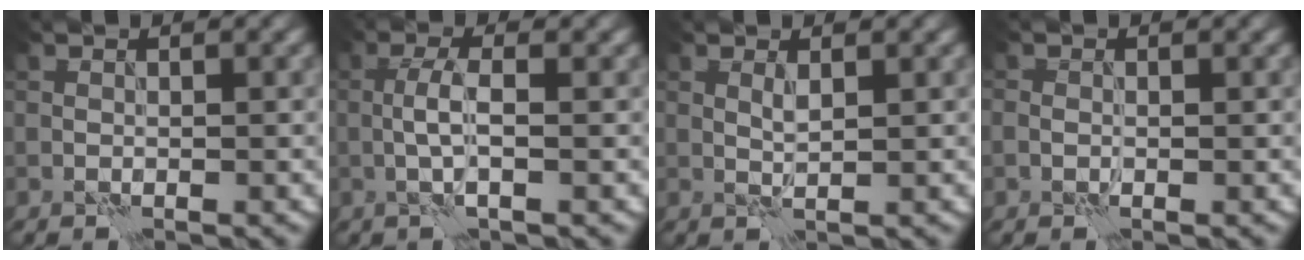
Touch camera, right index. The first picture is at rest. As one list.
[{"total": 2.7, "force": [-0.4, 0.5, 2.6], "torque": [-0.055, 0.007, -0.010]}, {"total": 1.0, "force": [0.5, 0.1, 0.9], "torque": [-0.022, -0.001, 0.009]}, {"total": 1.1, "force": [-0.1, 0.8, 0.7], "torque": [-0.011, 0.000, -0.003]}]